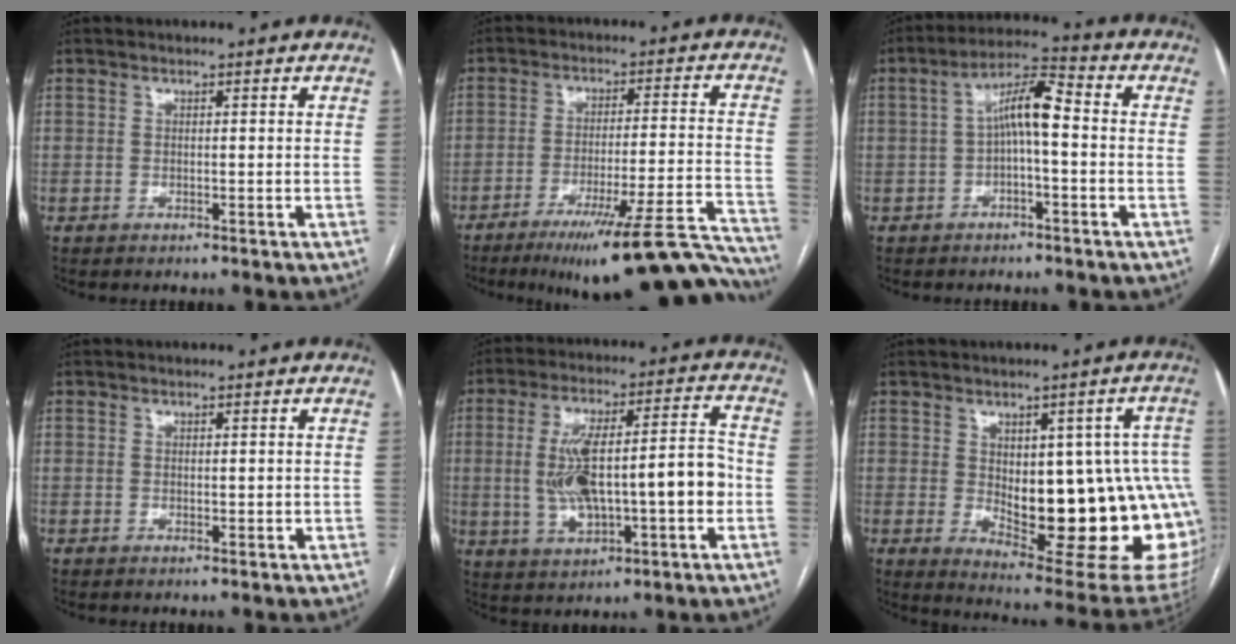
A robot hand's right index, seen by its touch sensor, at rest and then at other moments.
{"total": 22.7, "force": [-19.4, 1.5, 11.7], "torque": [-0.079, 0.016, -0.266]}
{"total": 7.3, "force": [0.1, 1.7, 7.2], "torque": [-0.129, 0.031, -0.001]}
{"total": 0.8, "force": [0.2, 0.6, 0.5], "torque": [-0.006, -0.002, 0.004]}
{"total": 15.3, "force": [-1.3, 3.9, 14.7], "torque": [-0.262, 0.029, -0.009]}
{"total": 21.6, "force": [-1.3, 7.5, 20.2], "torque": [-0.190, 0.011, 0.013]}